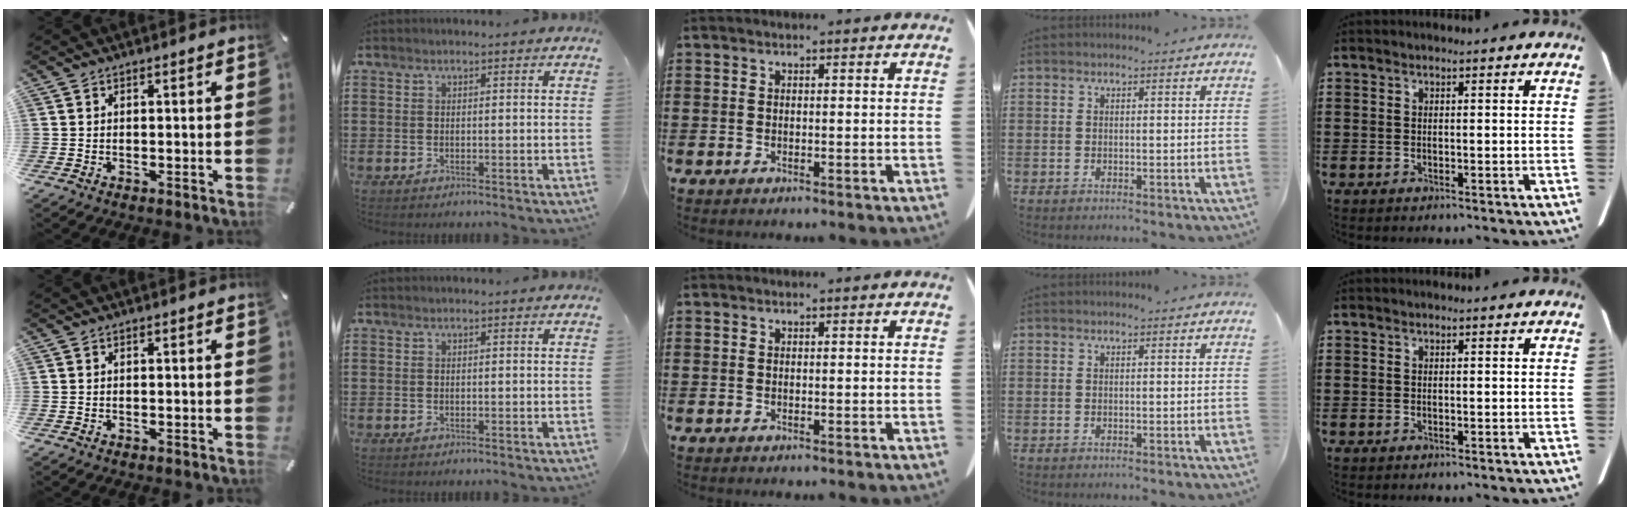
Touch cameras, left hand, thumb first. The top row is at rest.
{}